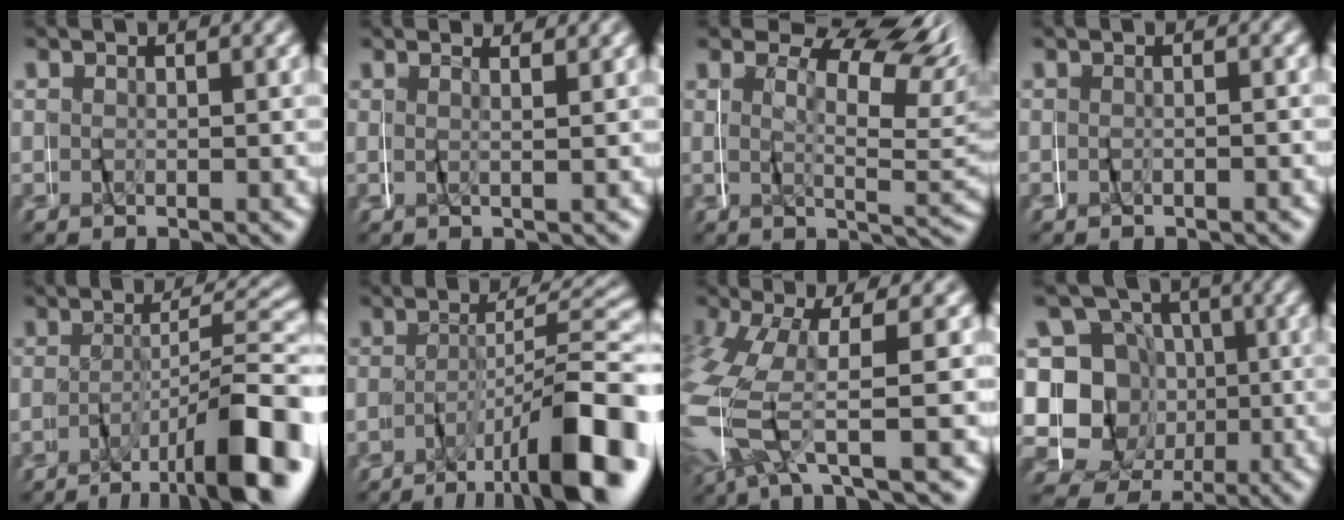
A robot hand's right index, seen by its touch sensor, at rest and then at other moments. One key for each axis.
{"total": 1.1, "fx": 0.3, "fy": -1.0, "fz": 0.4, "tx": -0.014, "ty": 0.002, "tz": 0.006}
{"total": 7.6, "fx": 1.5, "fy": 2.6, "fz": 7.0, "tx": -0.078, "ty": 0.002, "tz": 0.016}
{"total": 0.8, "fx": -0.8, "fy": -0.1, "fz": 0.3, "tx": -0.013, "ty": 0.002, "tz": -0.015}
{"total": 8.8, "fx": -5.9, "fy": 2.0, "fz": 6.2, "tx": -0.090, "ty": 0.002, "tz": -0.093}
{"total": 9.6, "fx": -6.3, "fy": 2.3, "fz": 7.0, "tx": -0.096, "ty": 0.003, "tz": -0.095}
{"total": 6.9, "fx": -1.8, "fy": 3.8, "fz": 5.4, "tx": -0.161, "ty": -0.023, "tz": -0.019}
{"total": 12.0, "fx": -0.6, "fy": 10.9, "fz": 5.0, "tx": -0.113, "ty": -0.031, "tz": -0.014}